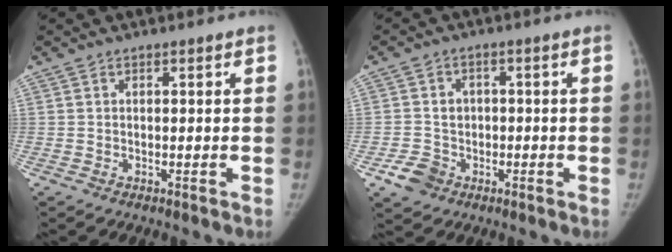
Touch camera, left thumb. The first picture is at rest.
{"total": 5.8, "force": [-2.5, 4.9, 1.7], "torque": [-0.010, 0.016, -0.039]}